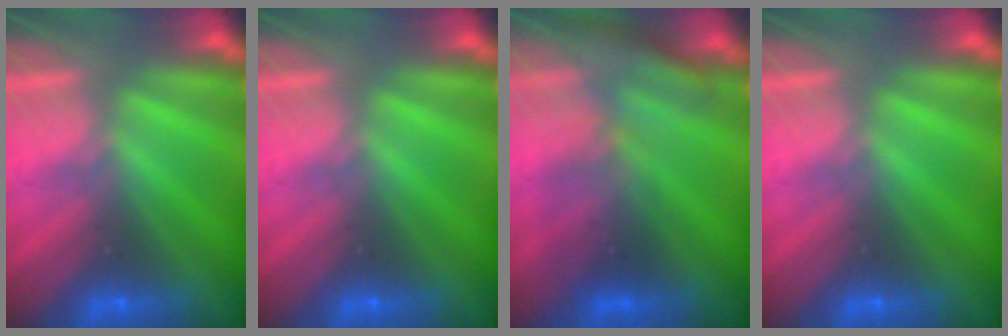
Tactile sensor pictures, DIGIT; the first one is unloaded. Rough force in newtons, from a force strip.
{"total": 0.0}
{"total": 2.7}
{"total": 0.0}